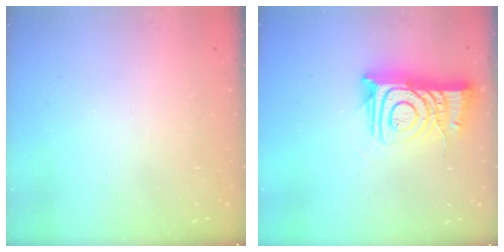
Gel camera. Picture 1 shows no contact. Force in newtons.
{"total": 15.9, "press": 15.9, "slide": 1.7}